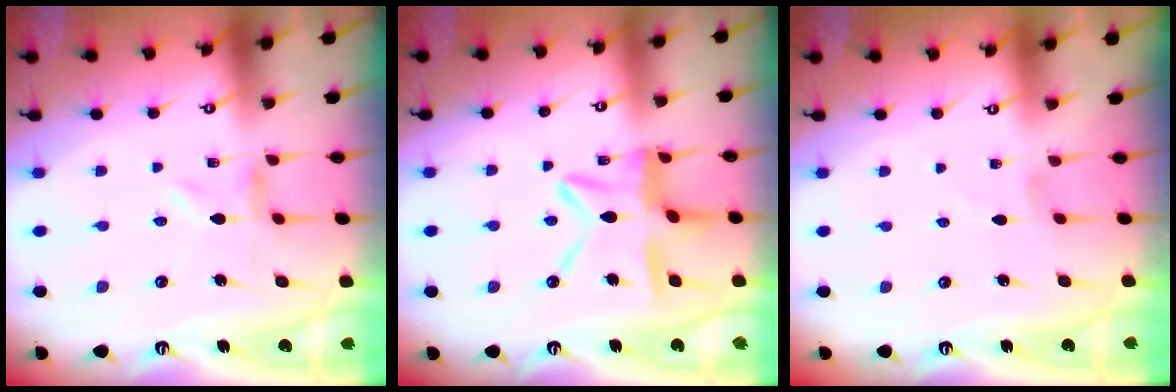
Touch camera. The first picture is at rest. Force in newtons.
{"total": 11.8, "press": 11.8, "slide": 1.1}
{"total": 0.0}